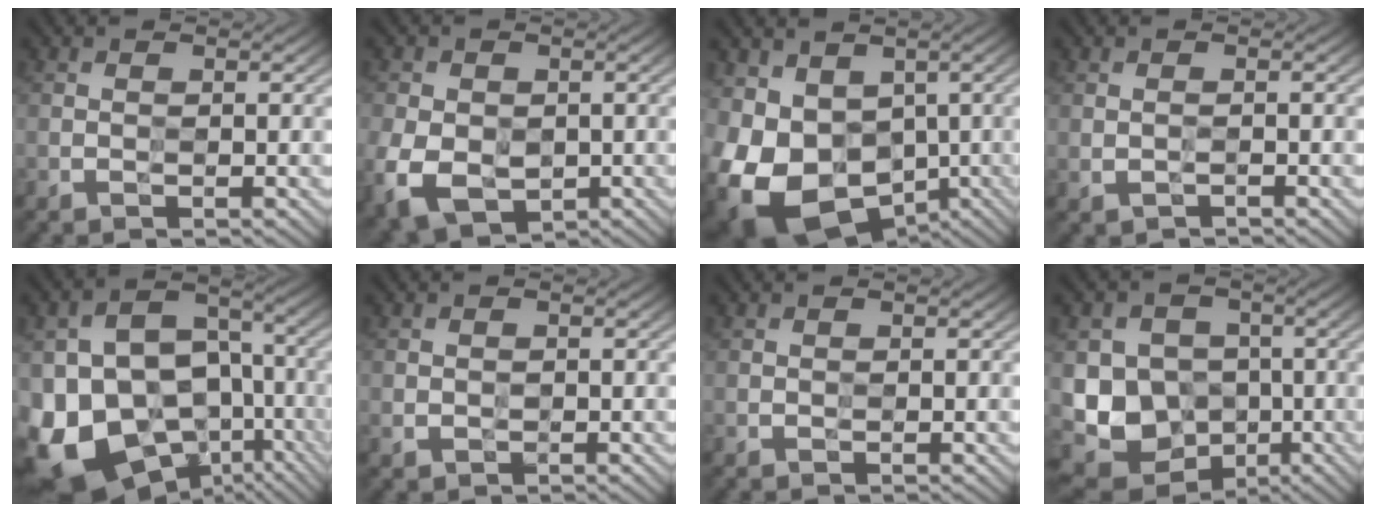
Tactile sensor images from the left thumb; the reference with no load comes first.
{"total": 8.4, "force": [-2.3, 6.2, 5.2], "torque": [-0.136, -0.032, -0.040]}
{"total": 14.6, "force": [-3.1, 11.1, 9.0], "torque": [-0.208, -0.030, -0.033]}
{"total": 0.9, "force": [-0.5, 0.3, 0.7], "torque": [-0.017, 0.000, -0.010]}
{"total": 18.7, "force": [-7.3, 13.2, 11.1], "torque": [-0.236, -0.044, -0.100]}
{"total": 1.0, "force": [-0.2, 0.8, 0.5], "torque": [-0.010, -0.005, -0.003]}
{"total": 0.0}
{"total": 11.3, "force": [-2.6, 9.7, 5.2], "torque": [-0.114, -0.033, -0.060]}